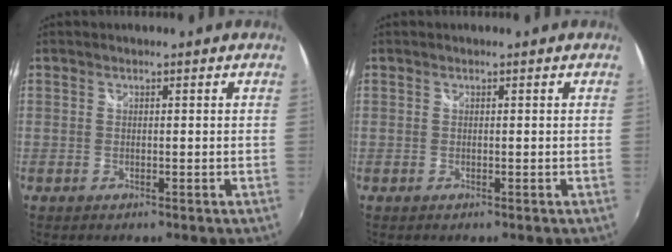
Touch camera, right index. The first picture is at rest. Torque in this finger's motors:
{"motor_torque": [0.14, 0.12, -0.06, -0.01]}